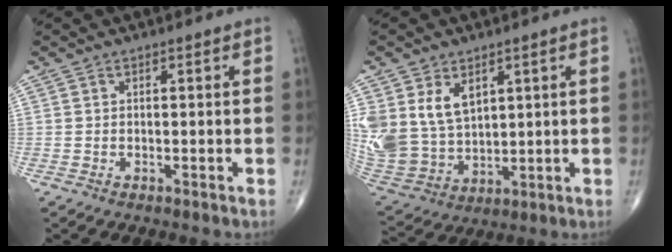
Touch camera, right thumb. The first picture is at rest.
{"total": 13.8, "force": [5.0, 9.7, 8.5], "torque": [-0.162, -0.019, 0.123]}